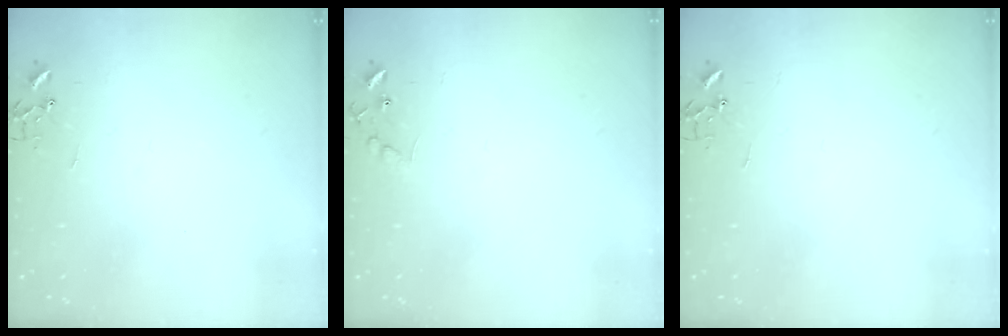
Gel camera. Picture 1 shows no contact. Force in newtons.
{"total": 8.9, "press": 8.9, "slide": 0.5}
{"total": 0.0}